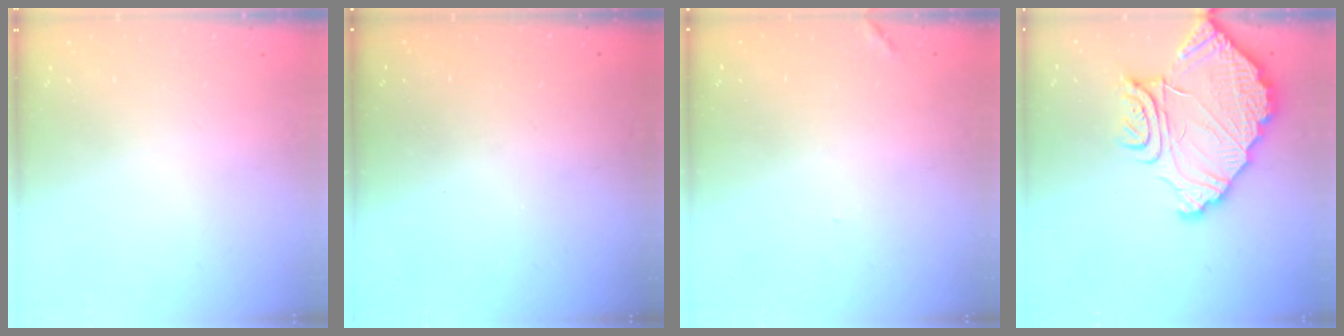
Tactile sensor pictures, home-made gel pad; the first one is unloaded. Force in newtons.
{"total": 3.2, "press": 3.2, "slide": 0.1}
{"total": 5.8, "press": 5.8, "slide": 0.2}
{"total": 17.2, "press": 17.1, "slide": 1.9}